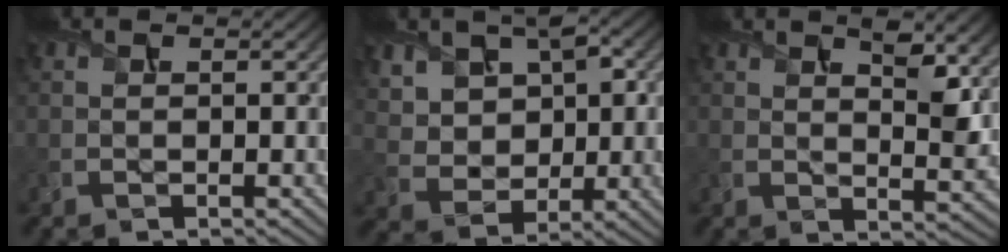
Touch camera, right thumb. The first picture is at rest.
{"total": 8.8, "force": [3.0, 6.5, 5.0], "torque": [-0.122, 0.006, 0.068]}
{"total": 5.9, "force": [3.3, 2.1, 4.4], "torque": [-0.078, -0.007, 0.057]}